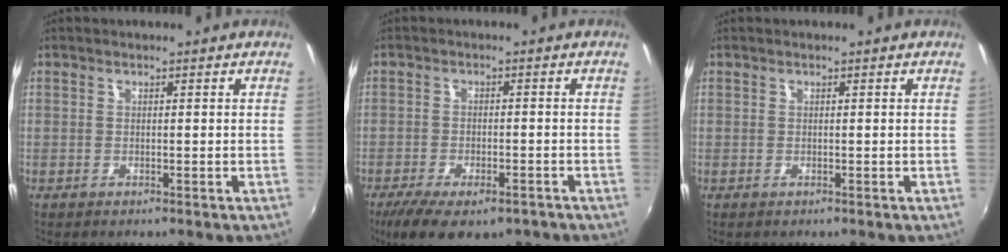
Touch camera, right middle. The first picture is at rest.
{"total": 12.6, "force": [-8.5, 5.1, 7.8], "torque": [-0.167, -0.039, -0.129]}
{"total": 0.0}